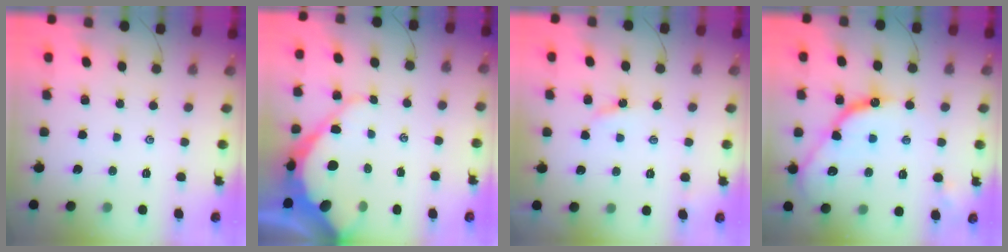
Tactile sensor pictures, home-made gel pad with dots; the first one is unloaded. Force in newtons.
{"total": 12.8, "press": 12.8, "slide": 1.2}
{"total": 3.6, "press": 3.6, "slide": 0.2}
{"total": 14.2, "press": 14.1, "slide": 1.1}